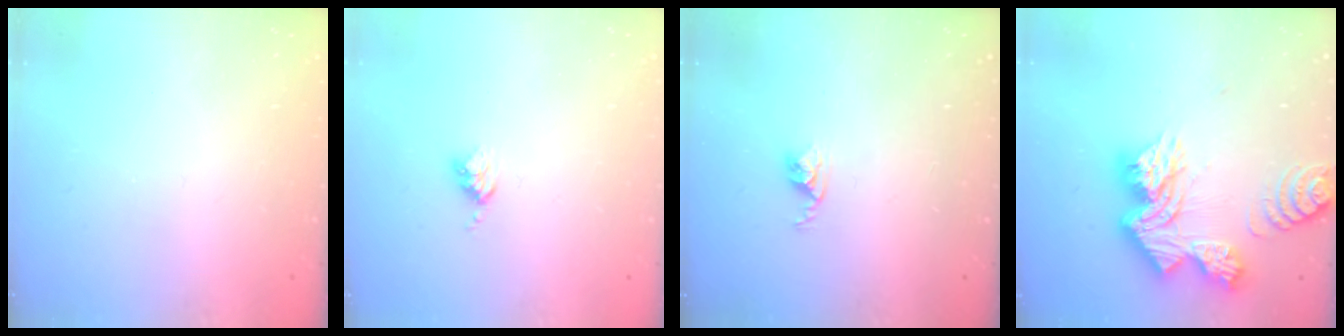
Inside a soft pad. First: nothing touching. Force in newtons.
{"total": 3.4, "press": 3.4, "slide": 0.4}
{"total": 2.5, "press": 2.5, "slide": 0.4}
{"total": 20.1, "press": 20.0, "slide": 1.8}